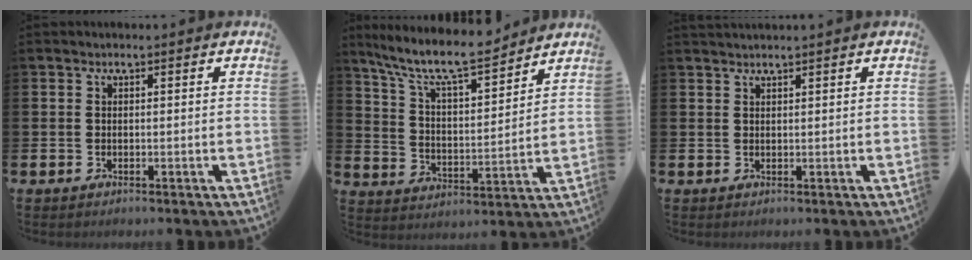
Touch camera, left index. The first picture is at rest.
{"total": 10.2, "force": [9.2, 1.7, 4.1], "torque": [-0.105, -0.057, 0.159]}
{"total": 0.9, "force": [0.9, -0.2, 0.1], "torque": [-0.009, 0.003, 0.019]}